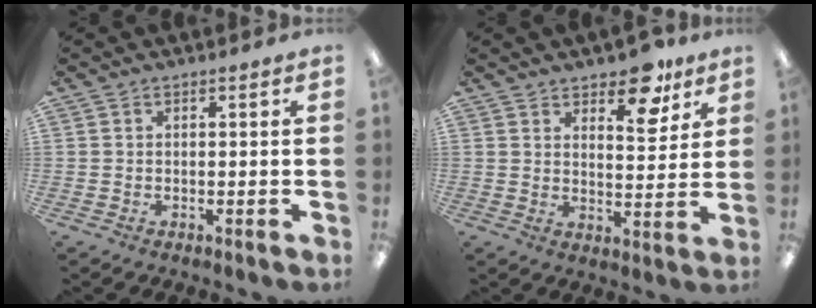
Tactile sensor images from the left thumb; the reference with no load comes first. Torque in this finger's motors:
{"motor_torque": [0.60, 0.76, -0.16, 0.05, 0.02]}